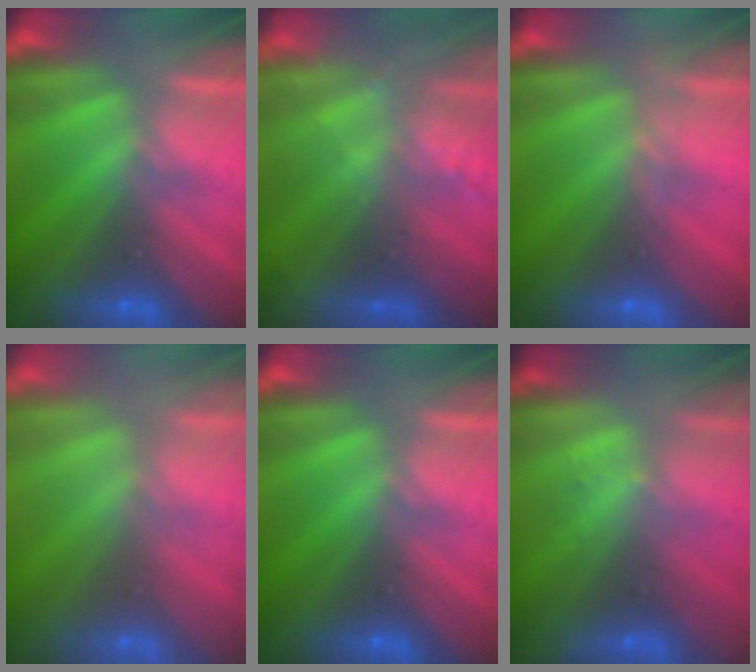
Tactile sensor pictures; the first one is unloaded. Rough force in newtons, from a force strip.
{"total": 2.4}
{"total": 3.6}
{"total": 2.9}
{"total": 0.0}
{"total": 1.3}